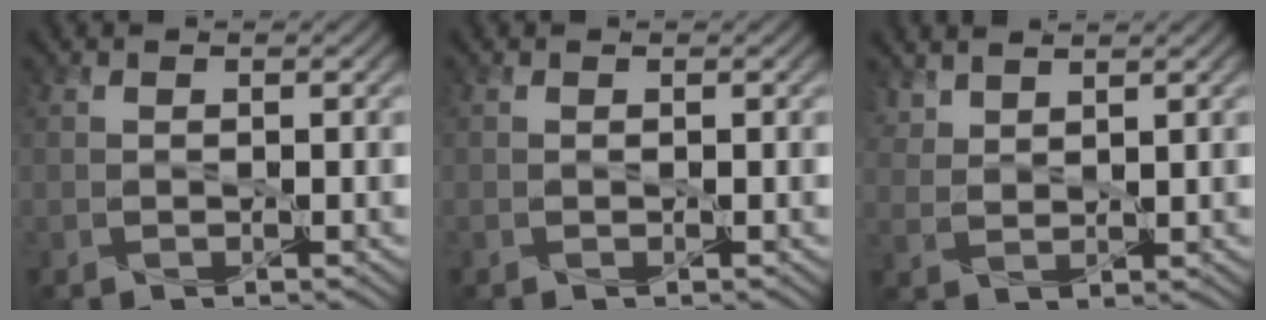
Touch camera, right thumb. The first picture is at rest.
{"total": 0.0}
{"total": 3.3, "force": [2.8, 1.0, 1.5], "torque": [-0.038, -0.001, 0.069]}